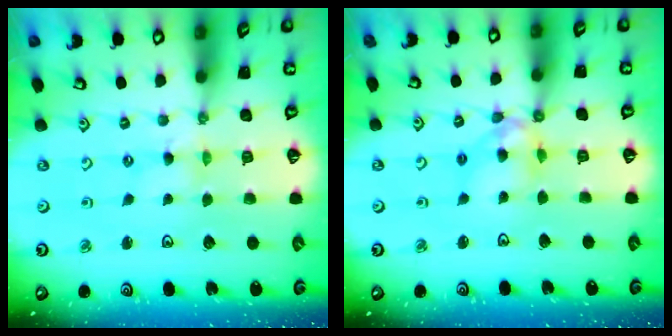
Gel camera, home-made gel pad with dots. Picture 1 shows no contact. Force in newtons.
{"total": 10.9, "press": 10.8, "slide": 1.2}